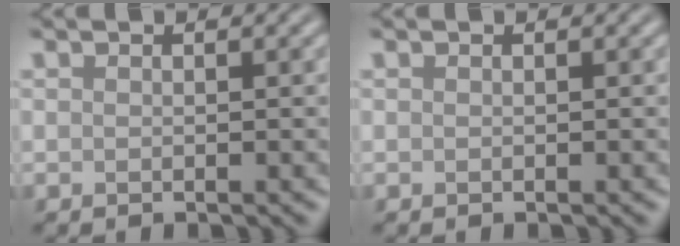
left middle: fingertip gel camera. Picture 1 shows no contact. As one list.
[{"total": 0.0}]